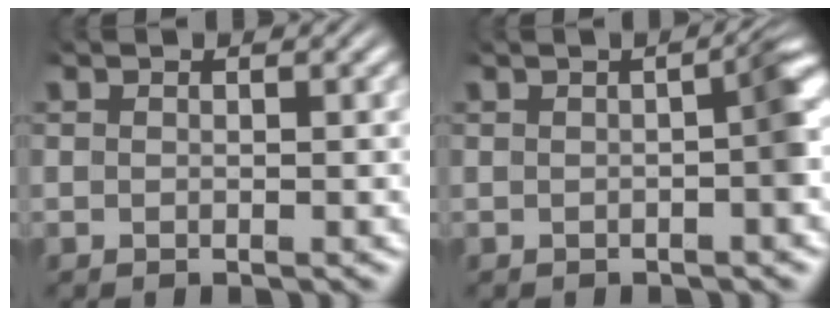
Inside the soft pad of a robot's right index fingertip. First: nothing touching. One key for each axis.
{"total": 3.2, "fx": -0.1, "fy": 0.8, "fz": 3.1, "tx": -0.028, "ty": 0.018, "tz": -0.009}